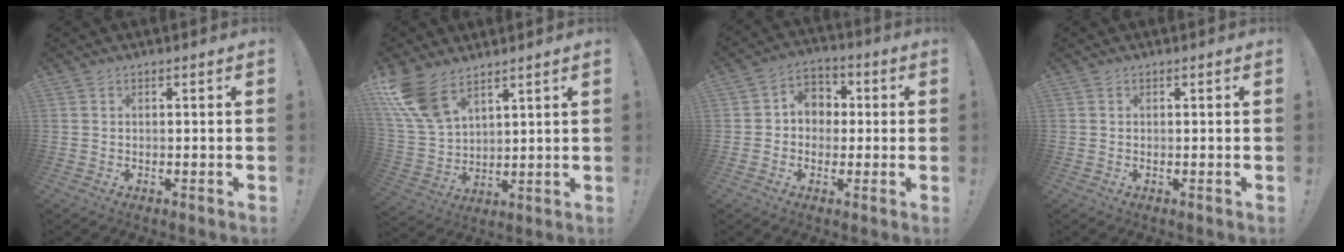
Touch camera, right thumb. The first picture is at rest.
{"total": 13.3, "force": [8.9, 6.8, 7.1], "torque": [-0.145, -0.047, 0.176]}
{"total": 7.5, "force": [0.0, 7.0, 2.8], "torque": [-0.039, 0.017, 0.005]}
{"total": 0.0}